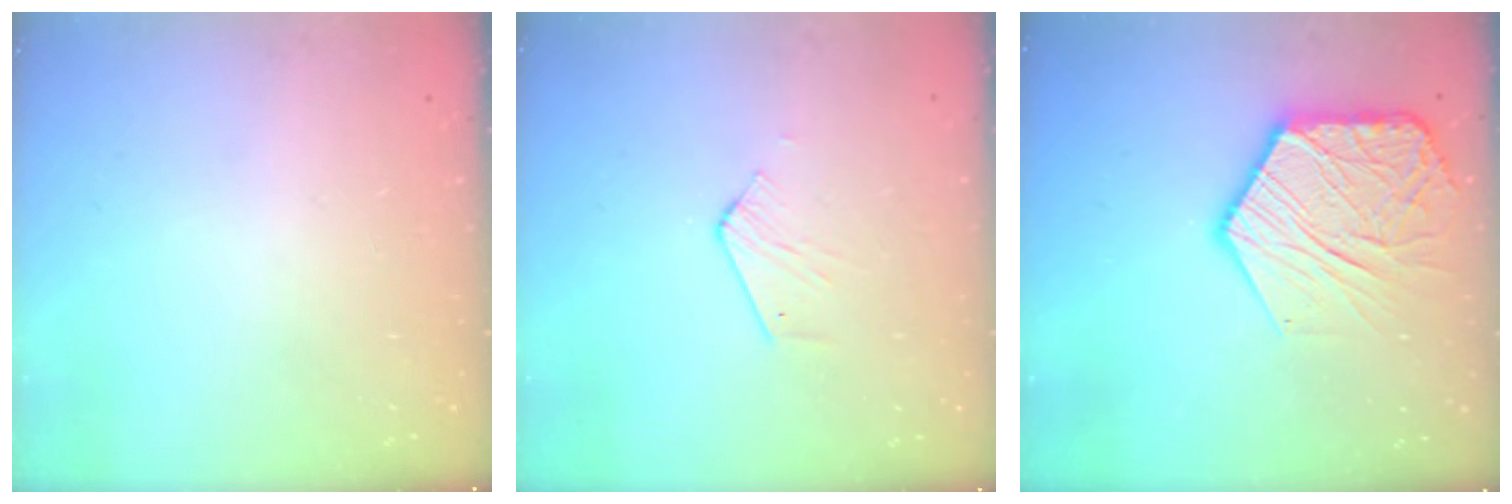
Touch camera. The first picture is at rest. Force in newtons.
{"total": 2.6, "press": 2.6, "slide": 0.1}
{"total": 16.4, "press": 16.4, "slide": 1.4}